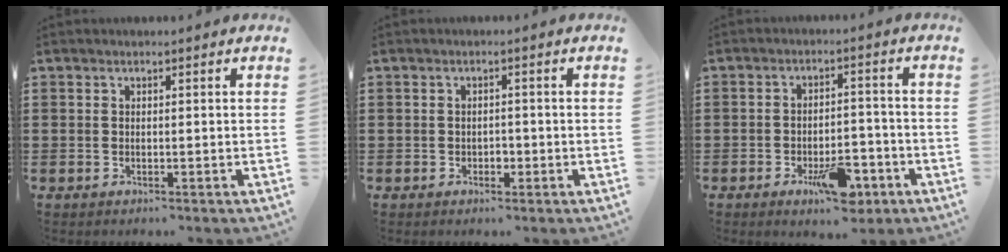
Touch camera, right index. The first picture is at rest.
{"total": 1.2, "force": [-0.5, 0.8, 0.7], "torque": [-0.017, 0.000, -0.010]}
{"total": 7.7, "force": [-4.0, 3.3, 5.7], "torque": [-0.080, 0.007, -0.062]}